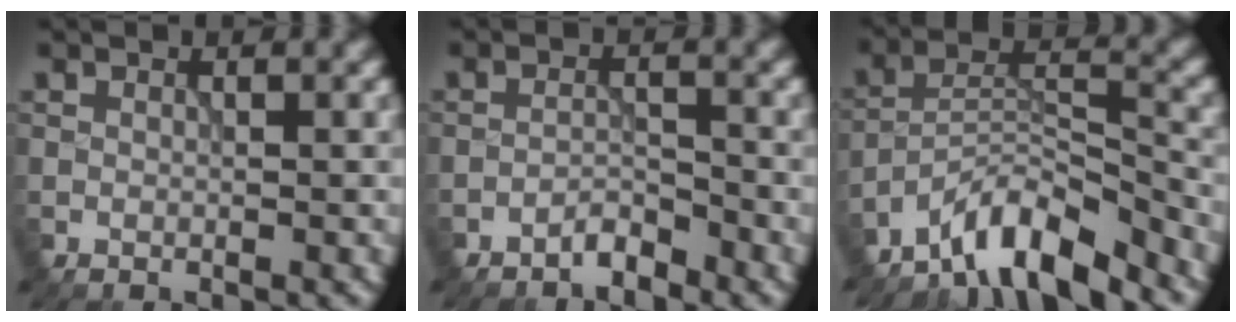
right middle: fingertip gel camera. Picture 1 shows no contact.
{"total": 1.8, "force": [-1.7, 0.3, 0.6], "torque": [-0.009, 0.007, -0.034]}
{"total": 7.2, "force": [-6.2, 1.3, 3.5], "torque": [-0.053, 0.004, -0.117]}